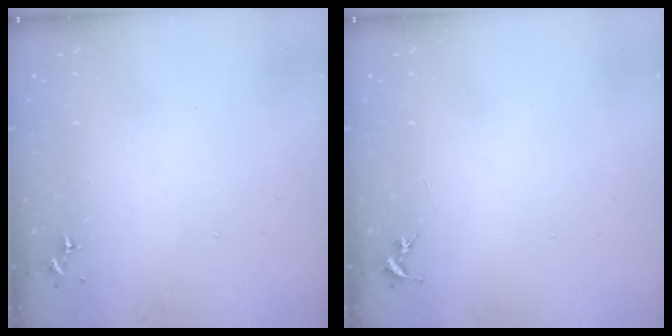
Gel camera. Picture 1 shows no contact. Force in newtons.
{"total": 0.0}